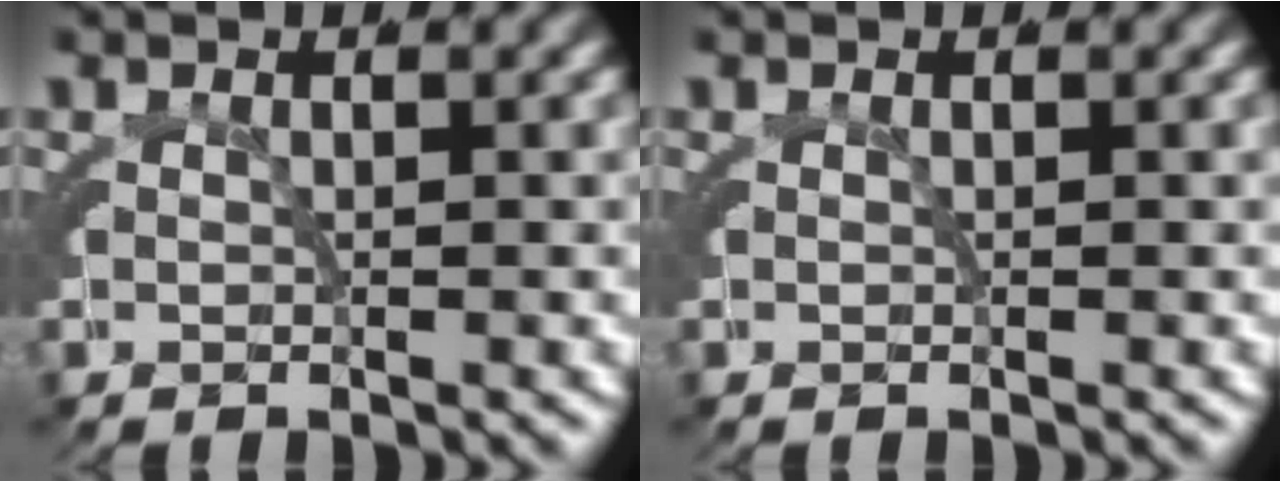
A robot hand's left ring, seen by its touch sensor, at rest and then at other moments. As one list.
[{"total": 0.0}]